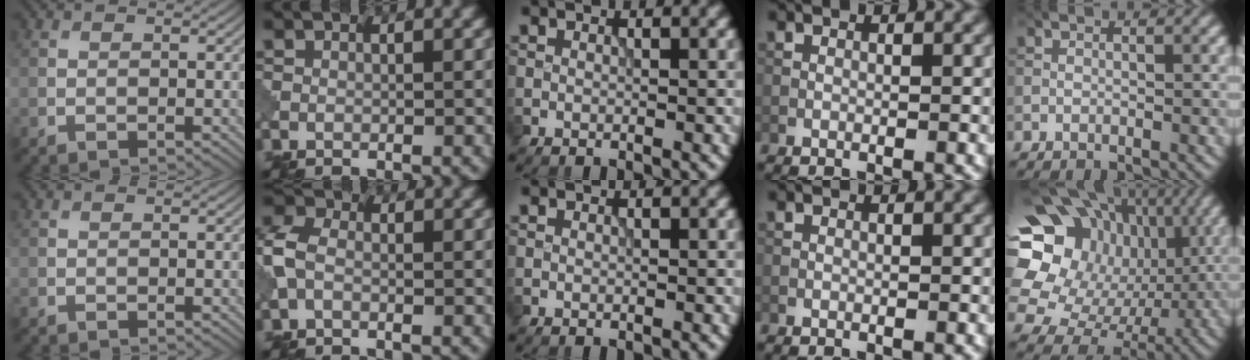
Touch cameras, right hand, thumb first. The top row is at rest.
{"index": {"total": 3.9, "force": [0.3, 2.7, 2.8], "torque": [-0.088, 0.021, -0.005]}, "little": {"total": 19.9, "force": [3.1, 18.0, 7.9], "torque": [-0.186, 0.029, 0.033]}}